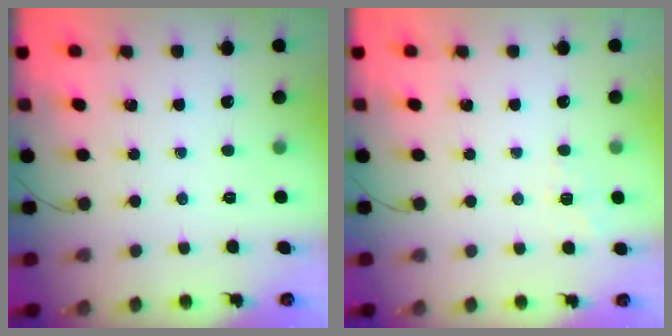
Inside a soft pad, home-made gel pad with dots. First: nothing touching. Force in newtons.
{"total": 5.6, "press": 5.3, "slide": 1.8}